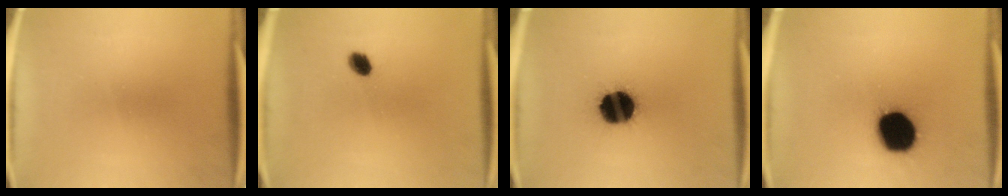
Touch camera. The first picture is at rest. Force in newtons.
{"total": 2.9}
{"total": 16.3}
{"total": 18.7}